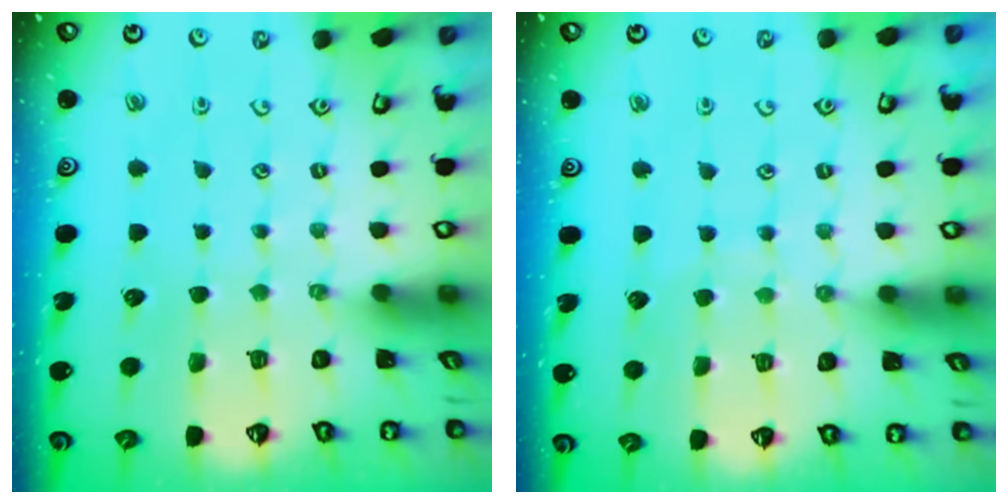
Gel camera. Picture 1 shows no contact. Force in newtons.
{"total": 5.1, "press": 5.1, "slide": 0.6}